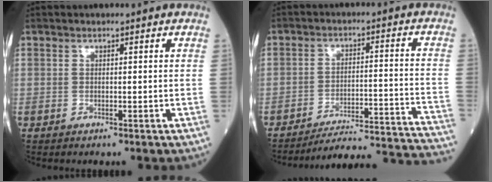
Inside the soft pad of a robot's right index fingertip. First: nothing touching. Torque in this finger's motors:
{"motor_torque": [-1.22, -0.92, -1.05, -0.21]}